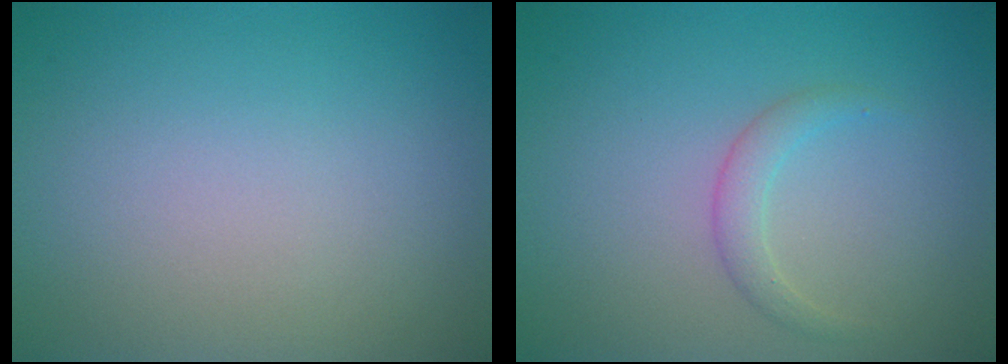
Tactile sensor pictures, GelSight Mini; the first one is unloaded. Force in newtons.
{"total": 1.5, "press": 1.5, "slide": 0.1}